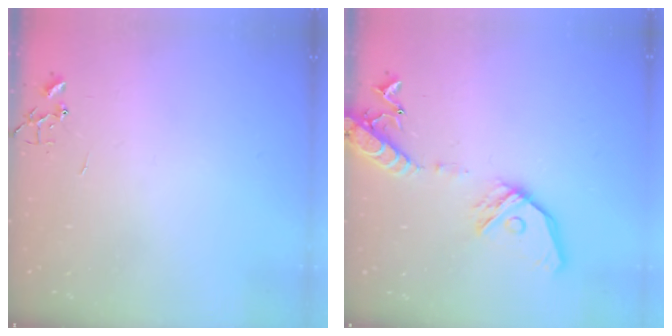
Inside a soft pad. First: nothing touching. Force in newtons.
{"total": 16.3, "press": 16.0, "slide": 3.2}